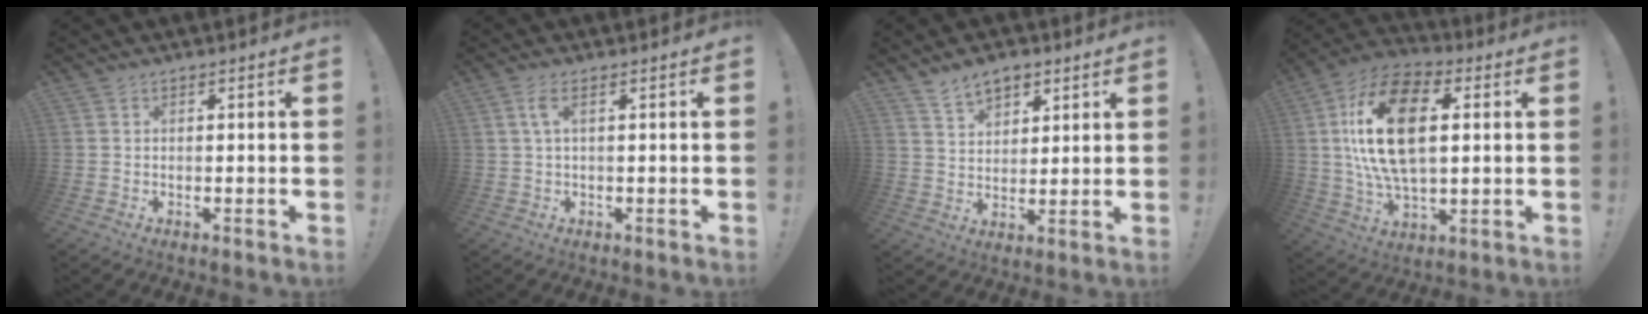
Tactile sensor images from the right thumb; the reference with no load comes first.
{"total": 3.4, "force": [0.9, 0.9, 3.2], "torque": [-0.061, 0.003, 0.015]}
{"total": 7.5, "force": [5.3, 4.4, 3.0], "torque": [-0.055, -0.021, 0.100]}
{"total": 21.3, "force": [3.7, 11.9, 17.2], "torque": [-0.312, 0.005, 0.057]}